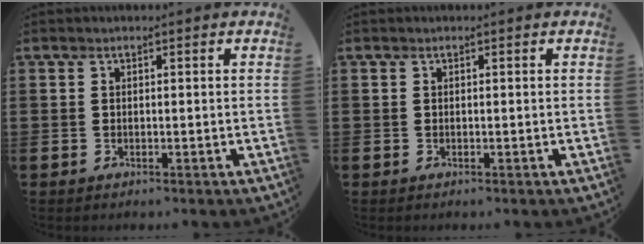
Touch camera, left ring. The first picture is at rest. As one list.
[{"total": 0.0}]